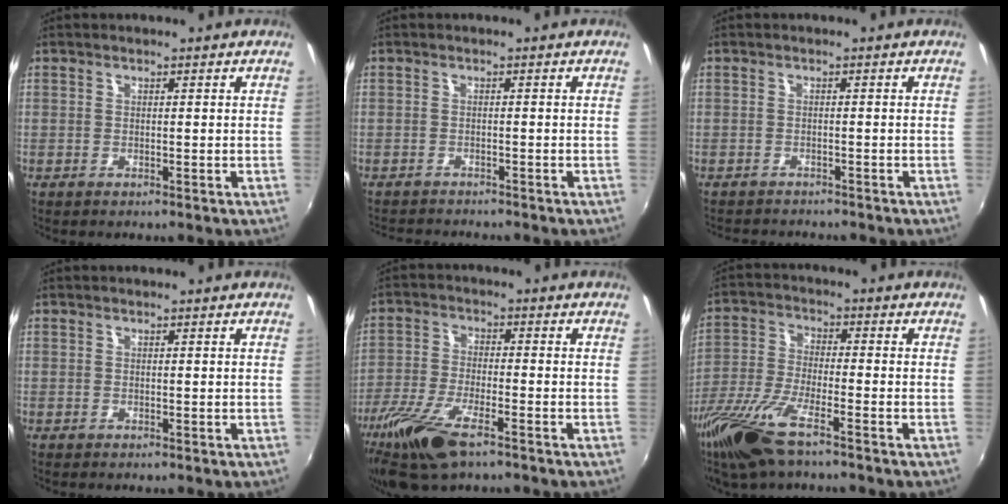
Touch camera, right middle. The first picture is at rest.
{"total": 4.6, "force": [-4.4, 0.6, 1.0], "torque": [-0.033, -0.015, -0.073]}
{"total": 4.5, "force": [-4.3, 1.0, 1.0], "torque": [-0.032, -0.013, -0.067]}
{"total": 0.0}
{"total": 13.1, "force": [-8.5, 3.7, 9.3], "torque": [-0.211, -0.039, -0.166]}
{"total": 14.0, "force": [-9.5, 2.9, 9.9], "torque": [-0.219, -0.041, -0.189]}